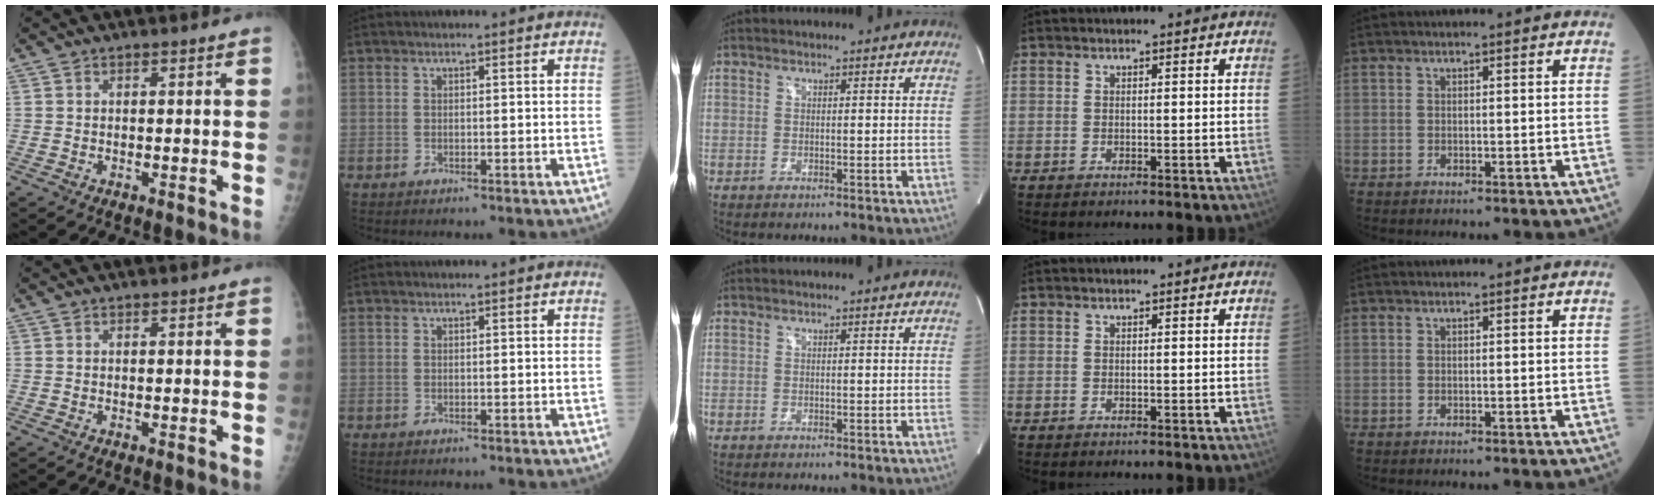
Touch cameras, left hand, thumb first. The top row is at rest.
{}